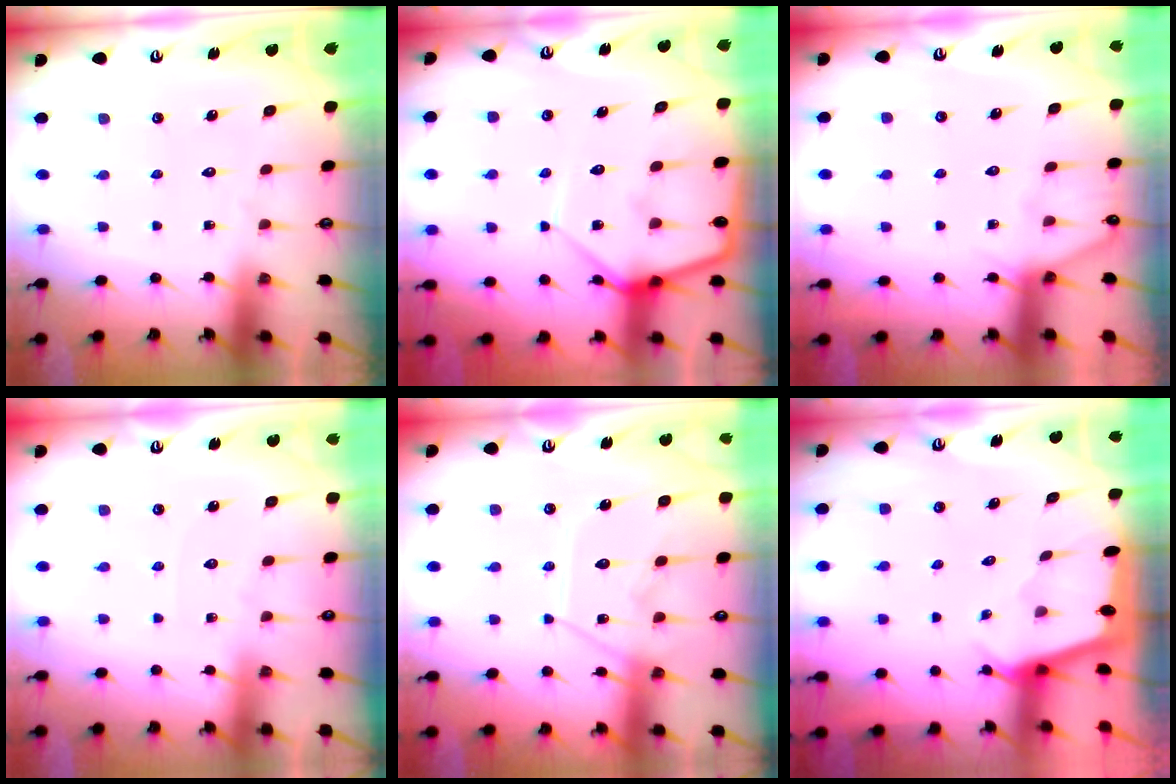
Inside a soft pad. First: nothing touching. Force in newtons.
{"total": 9.5, "press": 9.4, "slide": 0.9}
{"total": 4.0, "press": 4.0, "slide": 0.5}
{"total": 2.2, "press": 2.2, "slide": 0.3}
{"total": 13.1, "press": 13.0, "slide": 1.3}
{"total": 1.8, "press": 1.7, "slide": 0.1}